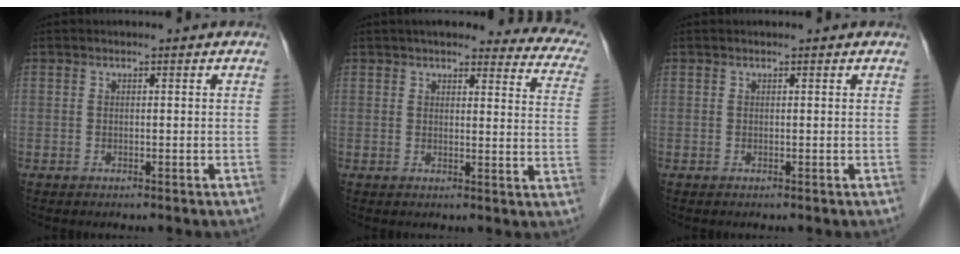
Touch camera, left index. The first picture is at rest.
{"total": 19.4, "force": [17.1, 3.9, 8.3], "torque": [-0.078, -0.020, 0.172]}
{"total": 1.1, "force": [1.0, 0.2, 0.3], "torque": [-0.009, 0.015, 0.011]}